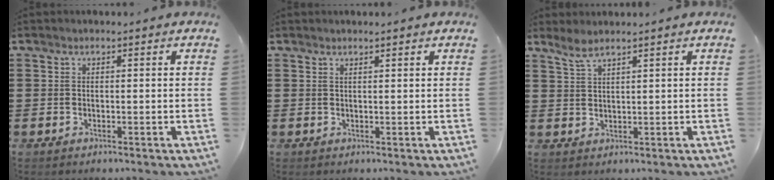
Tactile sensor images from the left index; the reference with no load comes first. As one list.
[{"total": 1.1, "force": [0.9, 0.0, 0.7], "torque": [-0.015, 0.000, 0.016]}, {"total": 2.1, "force": [1.8, 0.2, 1.1], "torque": [-0.028, 0.002, 0.034]}]